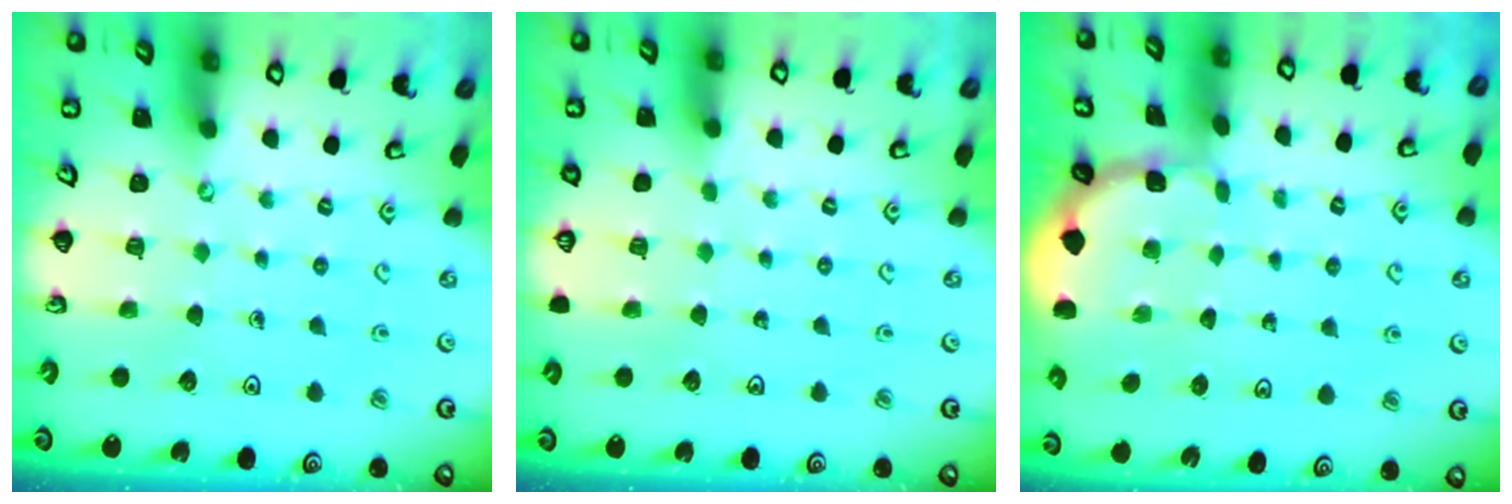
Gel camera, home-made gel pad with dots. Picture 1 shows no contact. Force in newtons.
{"total": 0.0}
{"total": 0.9, "press": 0.8, "slide": 0.2}